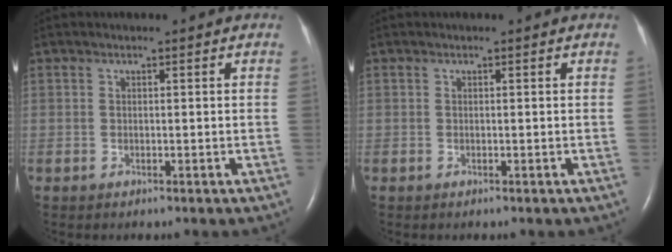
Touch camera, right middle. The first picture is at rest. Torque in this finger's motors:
{"motor_torque": [0.00, 0.00, 0.00, 0.00]}